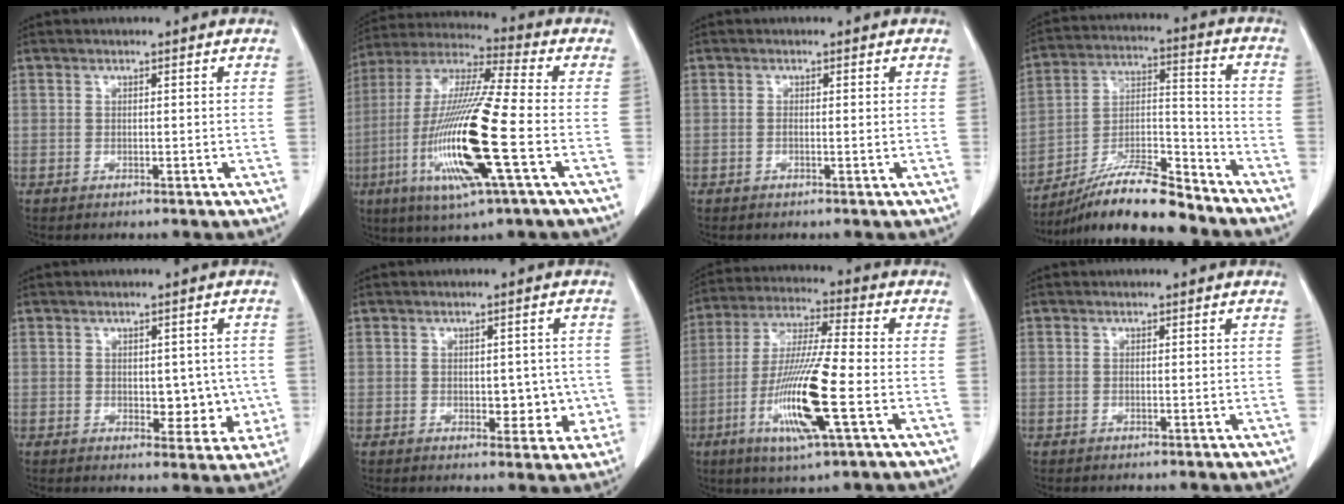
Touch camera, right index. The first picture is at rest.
{"total": 19.5, "force": [-5.4, 0.8, 18.7], "torque": [-0.398, -0.023, -0.107]}
{"total": 0.6, "force": [-0.1, 0.0, 0.6], "torque": [-0.013, 0.000, -0.001]}
{"total": 15.5, "force": [-13.5, 2.0, 7.4], "torque": [-0.131, 0.012, -0.238]}
{"total": 5.7, "force": [-0.3, 3.5, 4.6], "torque": [-0.039, 0.004, 0.005]}
{"total": 5.0, "force": [-0.6, 3.0, 4.0], "torque": [-0.033, 0.004, -0.001]}
{"total": 15.0, "force": [-4.6, 0.4, 14.3], "torque": [-0.289, -0.020, -0.089]}
{"total": 0.0}